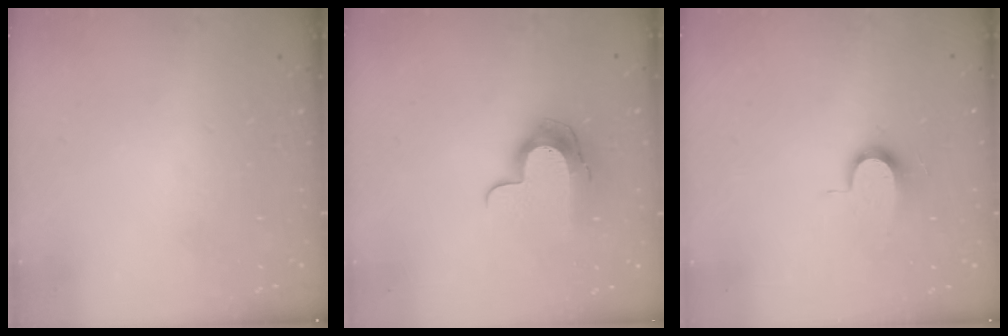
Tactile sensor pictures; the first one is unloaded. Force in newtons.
{"total": 12.3, "press": 12.3, "slide": 0.9}
{"total": 7.4, "press": 7.4, "slide": 0.6}